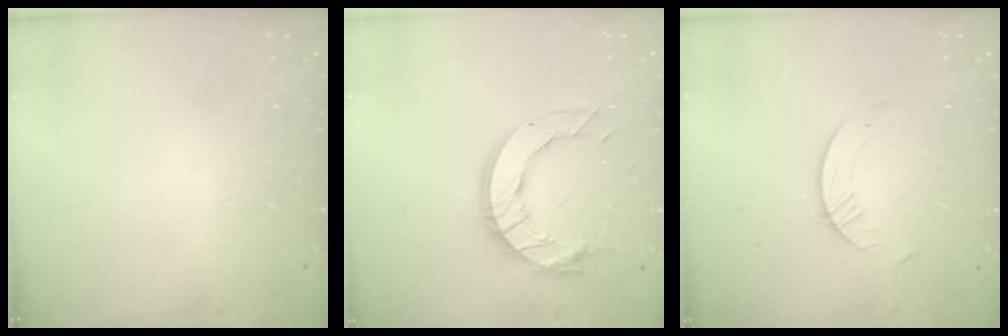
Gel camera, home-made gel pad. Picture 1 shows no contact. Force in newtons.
{"total": 13.0, "press": 12.9, "slide": 1.2}
{"total": 4.9, "press": 4.8, "slide": 0.5}